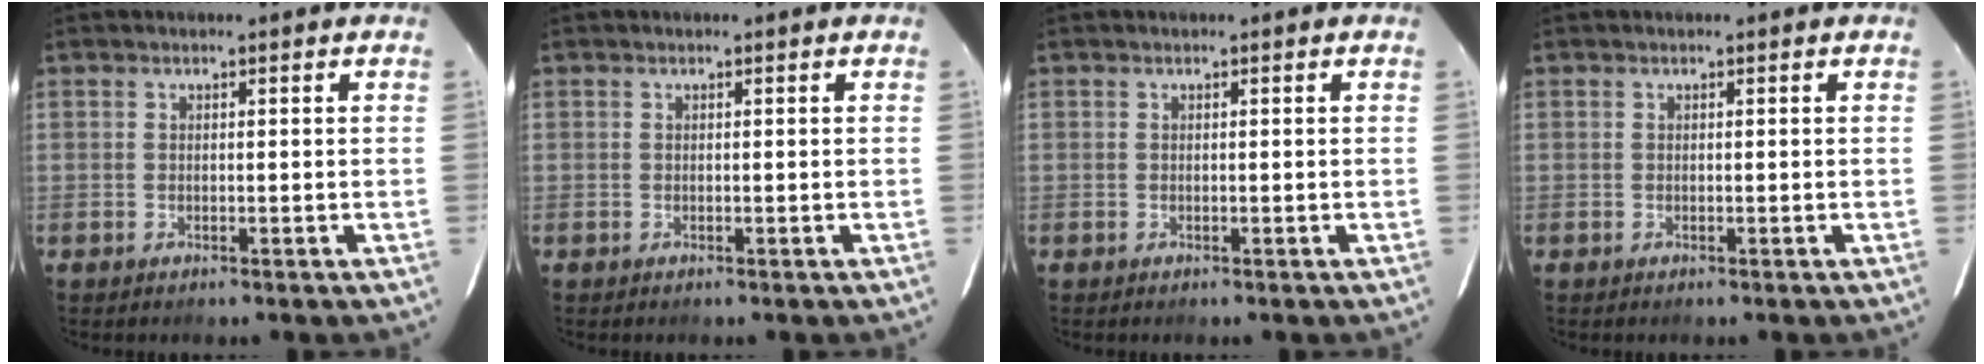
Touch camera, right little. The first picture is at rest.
{"total": 0.0}
{"total": 0.0}
{"total": 0.0}